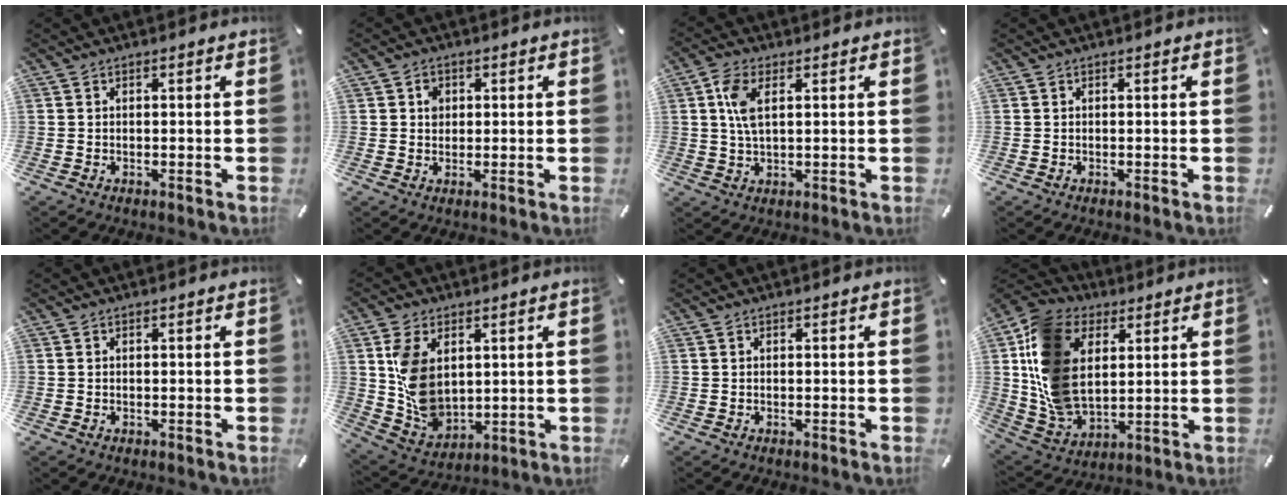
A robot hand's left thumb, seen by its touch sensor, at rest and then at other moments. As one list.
[{"total": 2.8, "force": [0.6, 2.5, 1.2], "torque": [-0.011, 0.000, 0.005]}, {"total": 6.4, "force": [1.9, 2.9, 5.3], "torque": [-0.133, 0.000, 0.027]}, {"total": 0.0}, {"total": 0.0}, {"total": 11.1, "force": [3.1, 8.3, 6.7], "torque": [-0.138, -0.007, 0.060]}, {"total": 0.0}, {"total": 16.5, "force": [4.4, 12.5, 9.8], "torque": [-0.240, -0.020, 0.082]}]